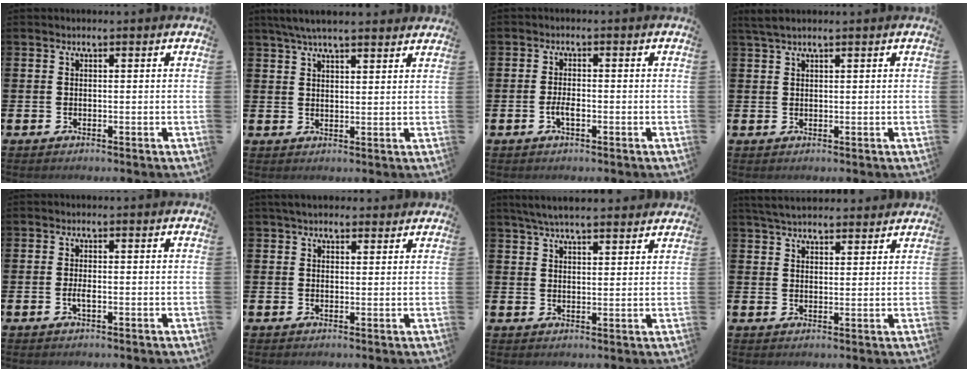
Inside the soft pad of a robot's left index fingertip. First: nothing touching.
{"total": 5.2, "force": [4.8, 0.7, 1.8], "torque": [-0.043, -0.010, 0.087]}
{"total": 2.0, "force": [-0.6, 0.8, 1.7], "torque": [-0.037, 0.004, -0.011]}
{"total": 2.1, "force": [1.7, 0.4, 1.1], "torque": [-0.022, 0.004, 0.031]}
{"total": 1.2, "force": [-0.2, 0.4, 1.2], "torque": [-0.026, 0.002, -0.003]}
{"total": 3.4, "force": [3.1, 1.2, 0.6], "torque": [-0.007, -0.009, 0.056]}
{"total": 5.5, "force": [5.2, 0.7, 1.6], "torque": [-0.047, -0.013, 0.096]}
{"total": 4.6, "force": [4.5, 1.0, 0.8], "torque": [-0.023, -0.019, 0.082]}